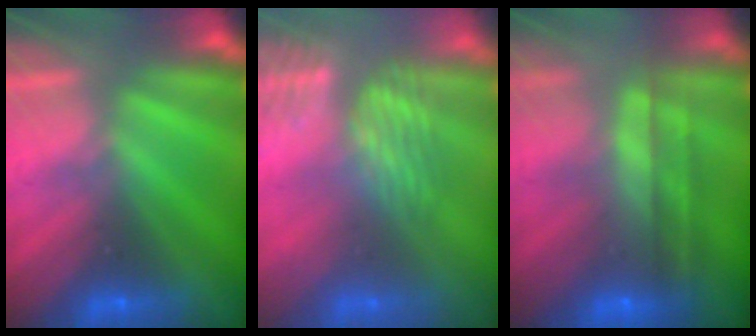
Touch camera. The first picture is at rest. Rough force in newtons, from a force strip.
{"total": 4.0}
{"total": 8.7}